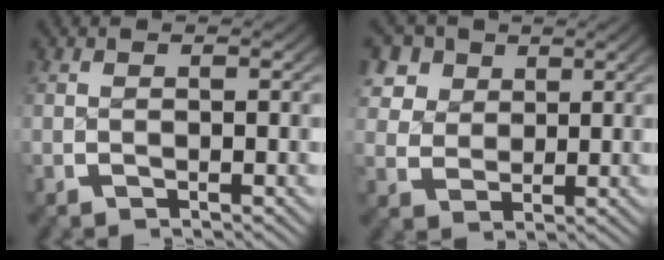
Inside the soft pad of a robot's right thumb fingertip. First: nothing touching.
{"total": 6.6, "force": [3.1, 5.0, 3.1], "torque": [-0.070, -0.007, 0.054]}